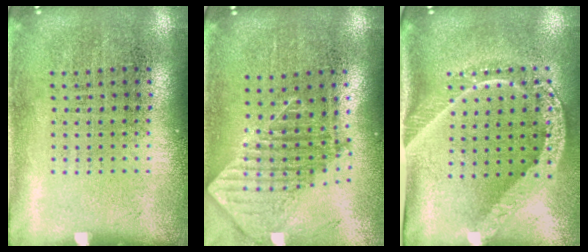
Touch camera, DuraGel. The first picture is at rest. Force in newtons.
{"total": 1.9, "press": 1.5, "slide": 1.1}
{"total": 2.0, "press": 1.5, "slide": 1.3}